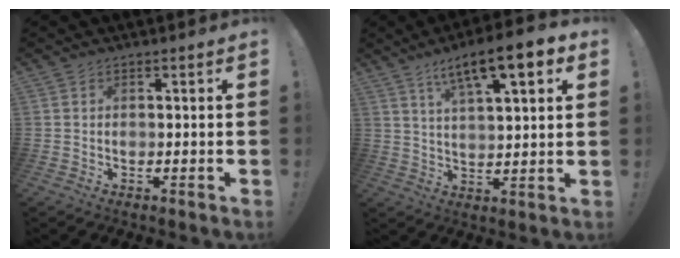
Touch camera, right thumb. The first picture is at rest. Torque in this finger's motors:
{"motor_torque": [0.95, 1.06, 0.87, 0.84, 0.32]}